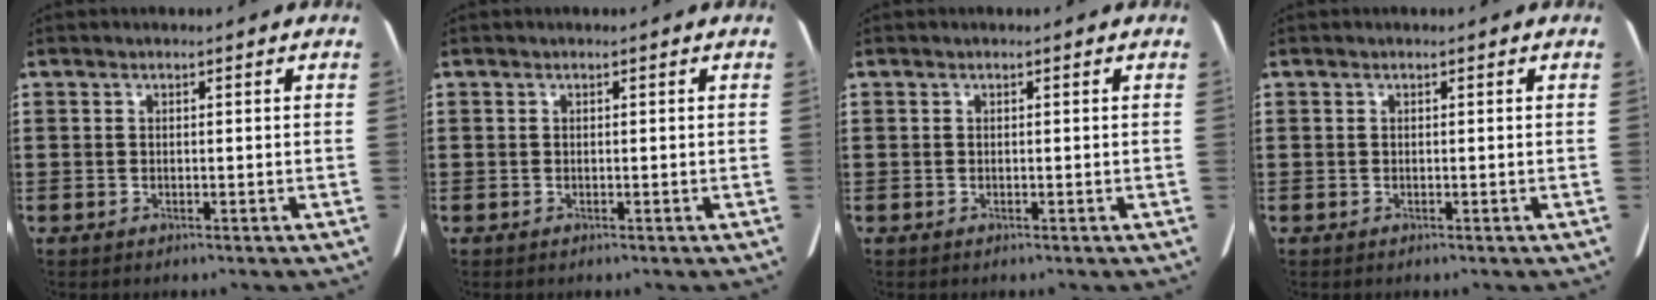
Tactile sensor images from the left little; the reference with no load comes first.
{"total": 0.0}
{"total": 0.0}
{"total": 0.0}